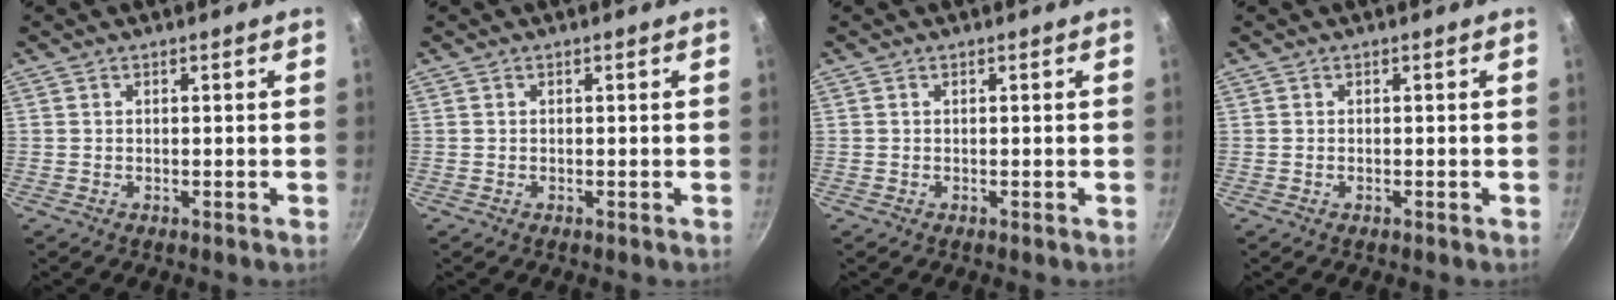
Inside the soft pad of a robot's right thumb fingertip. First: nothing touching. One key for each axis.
{"total": 0.0}
{"total": 0.0}
{"total": 0.0}